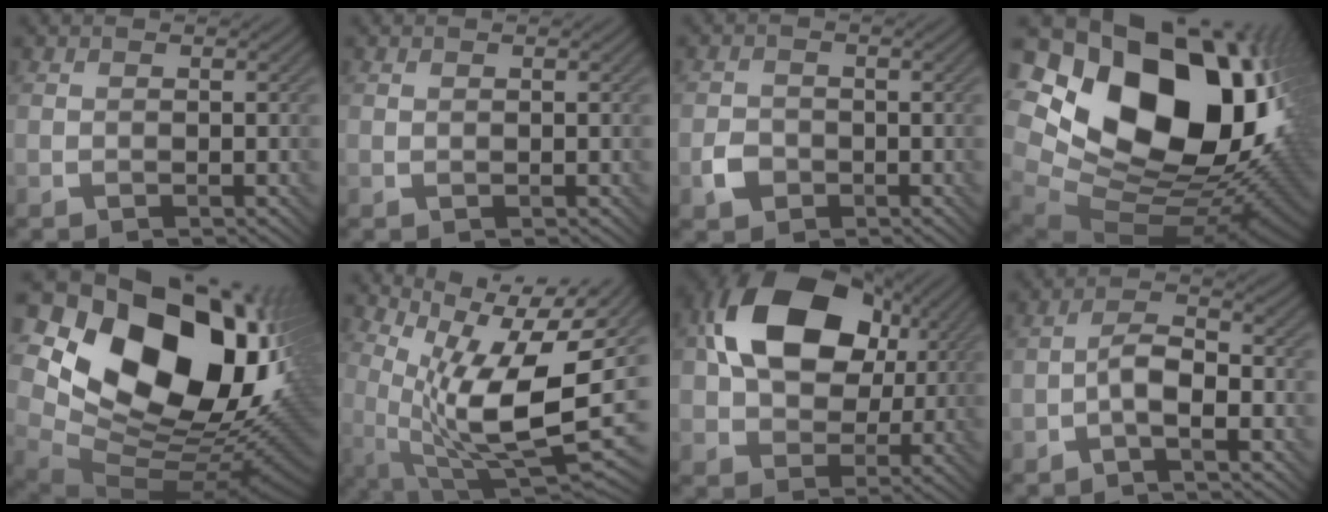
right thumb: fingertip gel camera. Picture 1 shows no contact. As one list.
[{"total": 0.0}, {"total": 2.6, "force": [-1.2, 2.1, 1.0], "torque": [-0.019, -0.003, -0.025]}, {"total": 24.6, "force": [7.9, 17.3, 15.7], "torque": [-0.335, 0.010, 0.184]}, {"total": 21.8, "force": [6.2, 15.2, 14.4], "torque": [-0.280, -0.007, 0.153]}, {"total": 15.2, "force": [3.4, 5.5, 13.7], "torque": [-0.248, 0.000, 0.080]}, {"total": 17.1, "force": [4.5, 12.1, 11.3], "torque": [-0.199, 0.026, 0.069]}, {"total": 4.5, "force": [-1.9, 1.7, 3.7], "torque": [-0.066, 0.013, -0.043]}]